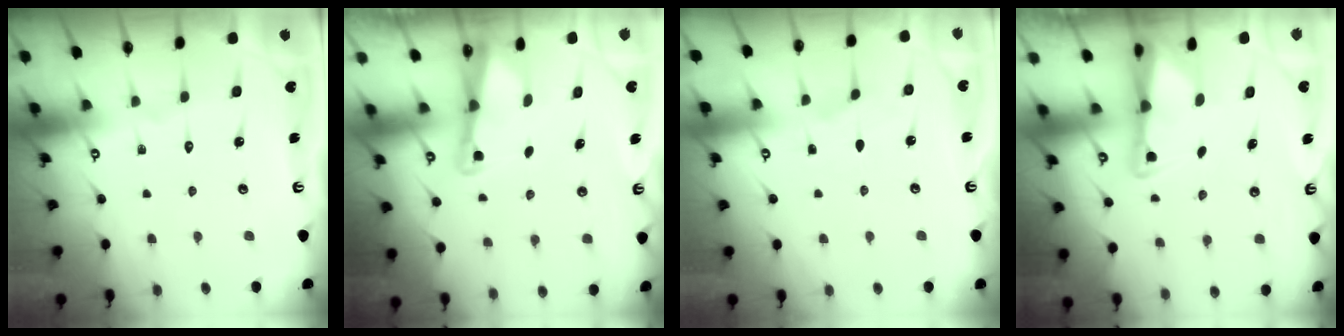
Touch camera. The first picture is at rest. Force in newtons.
{"total": 2.1, "press": 2.1, "slide": 0.3}
{"total": 1.4, "press": 1.3, "slide": 0.2}
{"total": 2.3, "press": 2.2, "slide": 0.4}